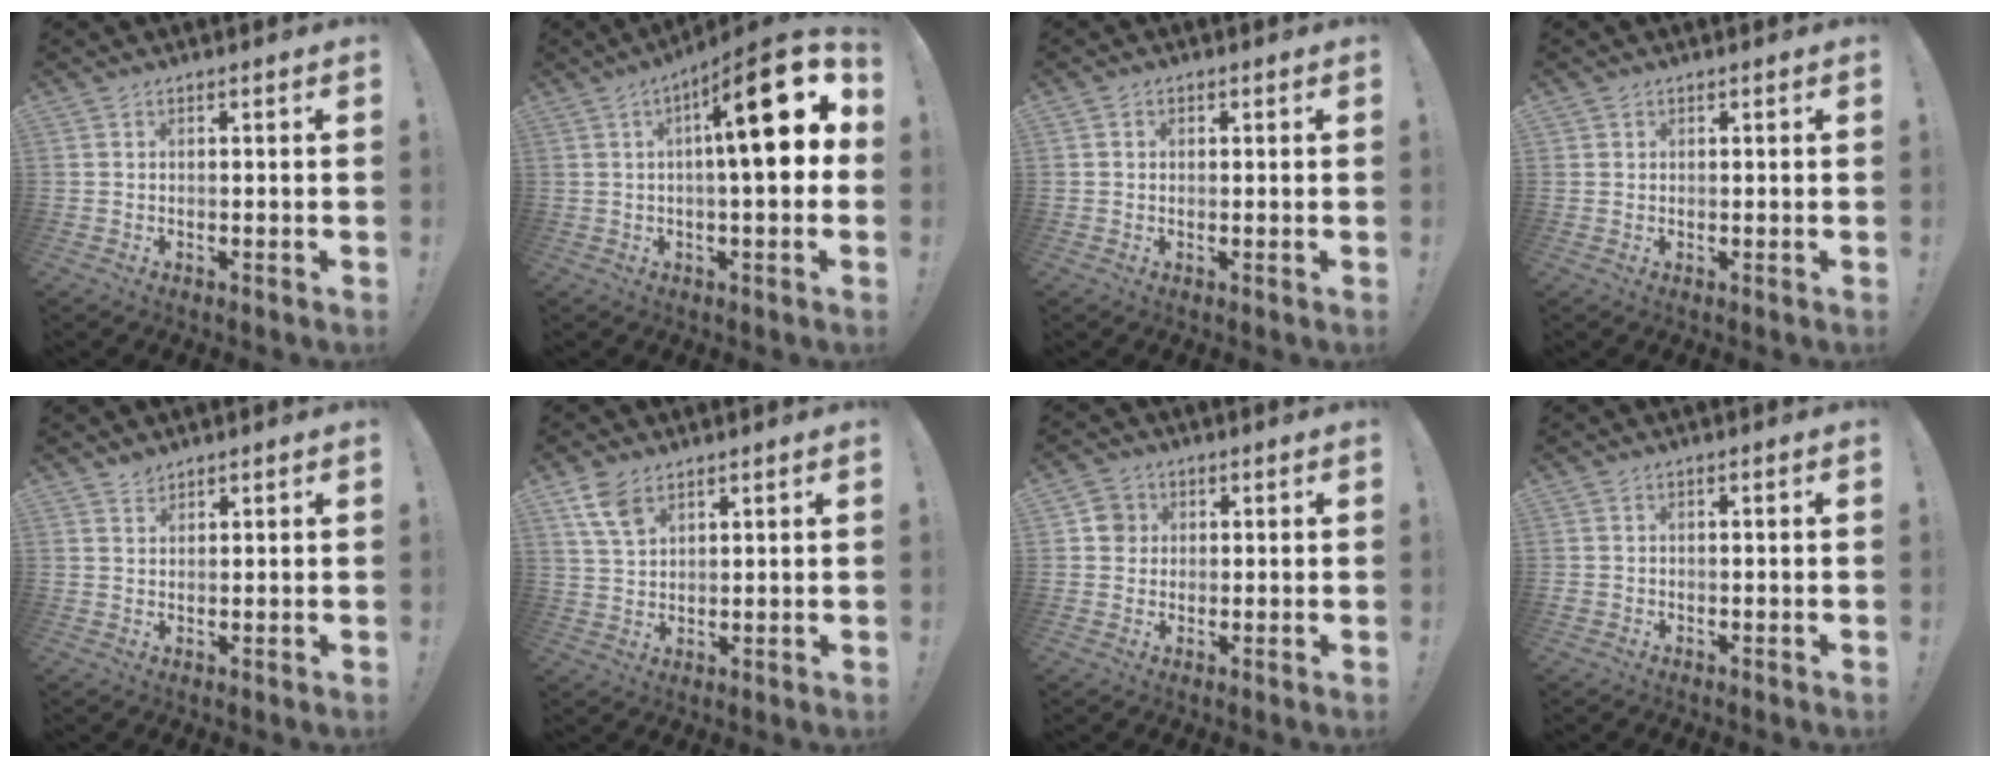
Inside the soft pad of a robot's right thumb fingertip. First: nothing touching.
{"total": 19.2, "force": [4.5, 4.9, 18.0], "torque": [-0.254, -0.024, 0.057]}
{"total": 1.0, "force": [0.1, 1.0, 0.1], "torque": [0.005, 0.000, 0.001]}
{"total": 1.0, "force": [0.5, 0.8, 0.0], "torque": [0.004, -0.001, 0.008]}
{"total": 0.9, "force": [0.8, 0.2, 0.1], "torque": [0.006, -0.002, 0.014]}
{"total": 6.9, "force": [4.2, 3.8, 4.0], "torque": [-0.073, -0.015, 0.083]}
{"total": 5.0, "force": [0.9, 4.7, 1.4], "torque": [-0.016, 0.008, 0.019]}
{"total": 1.1, "force": [-0.6, 0.9, 0.3], "torque": [-0.007, 0.004, -0.011]}